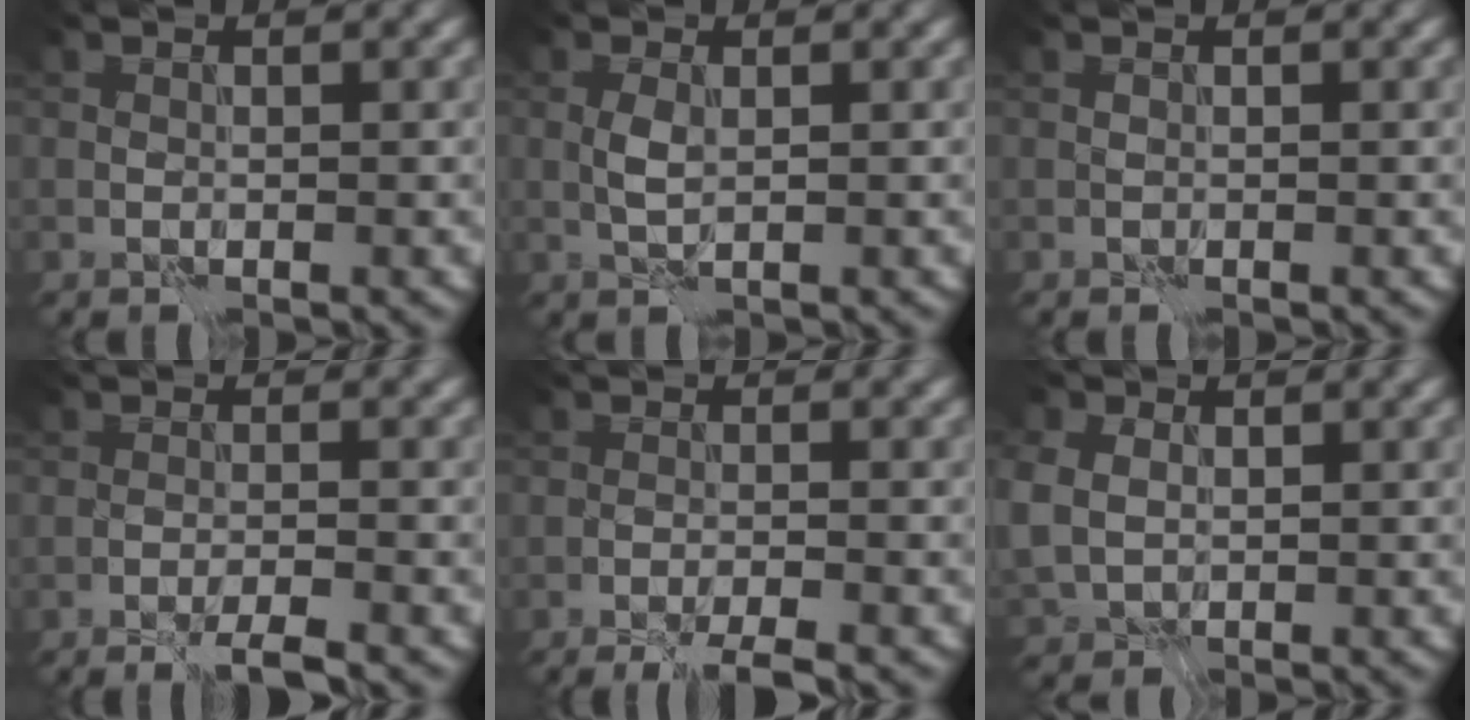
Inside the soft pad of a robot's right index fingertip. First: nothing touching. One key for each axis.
{"total": 1.0, "fx": 0.2, "fy": 0.3, "fz": 1.0, "tx": -0.021, "ty": 0.001, "tz": 0.004}
{"total": 0.0}
{"total": 2.3, "fx": -1.9, "fy": -0.1, "fz": 1.3, "tx": -0.020, "ty": 0.001, "tz": -0.037}
{"total": 3.7, "fx": -3.1, "fy": 0.2, "fz": 2.0, "tx": -0.034, "ty": -0.008, "tz": -0.051}
{"total": 4.2, "fx": 0.6, "fy": 3.5, "fz": 2.3, "tx": -0.085, "ty": 0.000, "tz": 0.019}